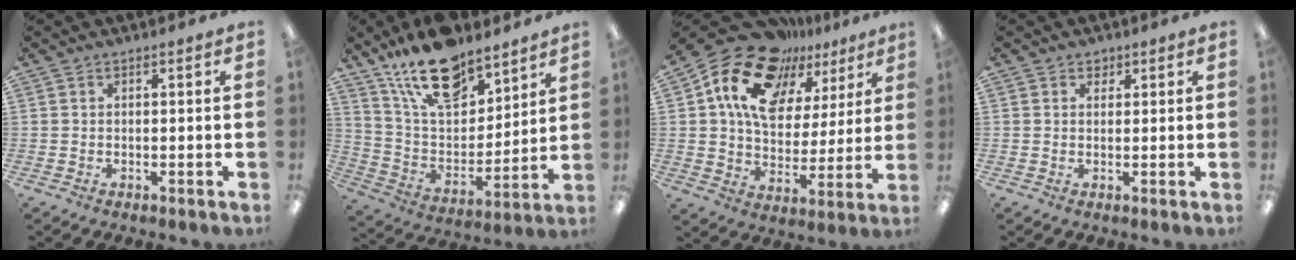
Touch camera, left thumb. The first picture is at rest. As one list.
[{"total": 19.2, "force": [14.0, 8.9, 9.6], "torque": [-0.176, -0.075, 0.248]}, {"total": 17.9, "force": [11.8, 10.9, 7.9], "torque": [-0.159, -0.069, 0.213]}, {"total": 1.5, "force": [1.1, 1.0, 0.1], "torque": [0.005, -0.001, 0.018]}]